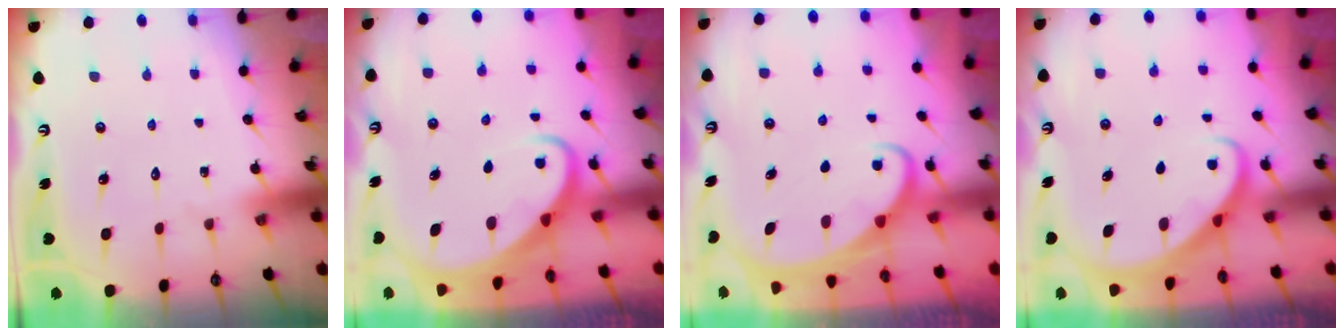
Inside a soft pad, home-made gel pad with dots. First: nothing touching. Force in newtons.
{"total": 2.8, "press": 2.8, "slide": 0.4}
{"total": 2.4, "press": 2.3, "slide": 0.3}
{"total": 2.7, "press": 2.7, "slide": 0.2}